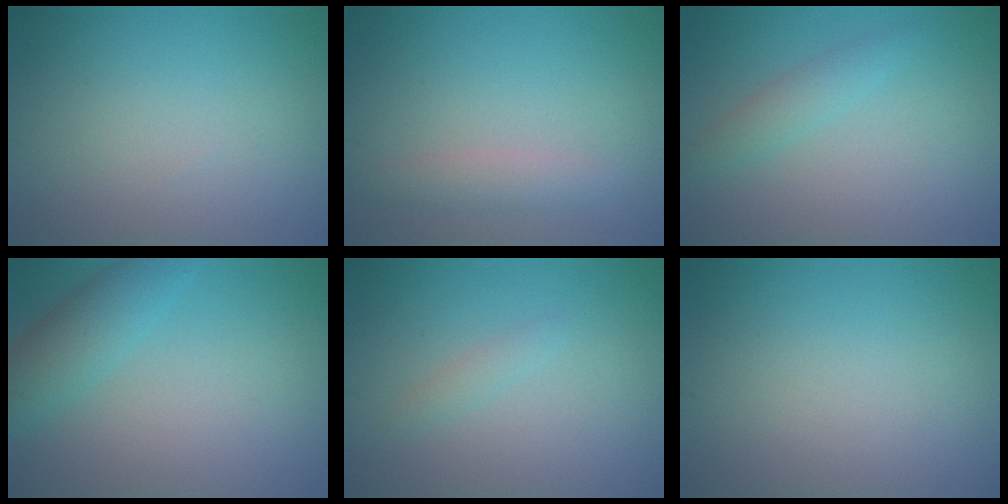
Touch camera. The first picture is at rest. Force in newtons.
{"total": 1.6, "press": 1.6, "slide": 0.0}
{"total": 1.7, "press": 1.6, "slide": 0.0}
{"total": 3.3, "press": 3.3, "slide": 0.1}
{"total": 0.9, "press": 0.8, "slide": 0.1}
{"total": 0.0}